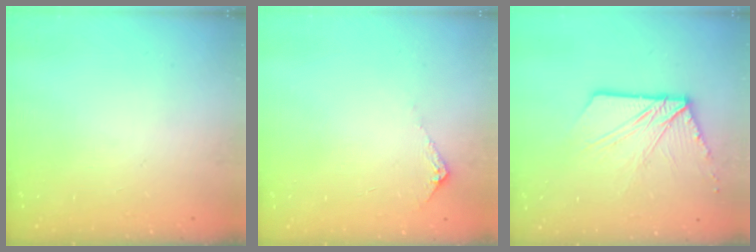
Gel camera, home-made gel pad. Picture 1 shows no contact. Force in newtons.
{"total": 5.8, "press": 5.8, "slide": 0.8}
{"total": 13.2, "press": 13.1, "slide": 1.4}